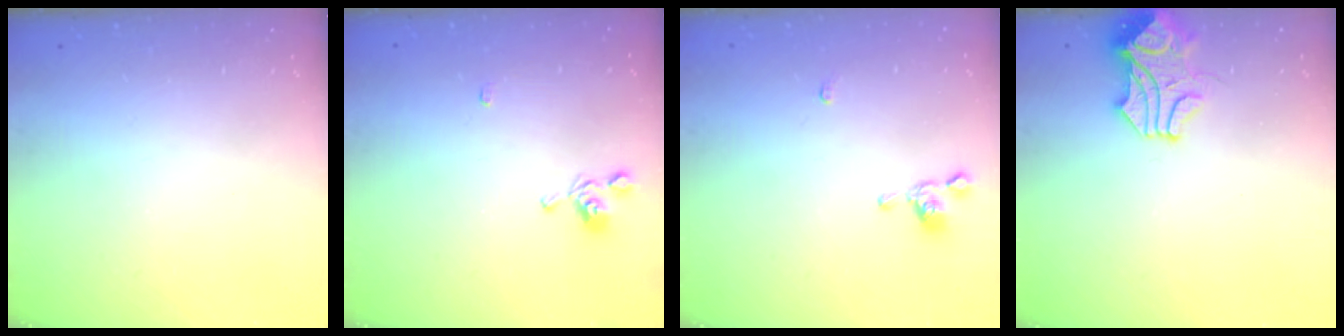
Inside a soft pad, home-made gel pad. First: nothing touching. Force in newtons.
{"total": 2.2, "press": 2.2, "slide": 0.2}
{"total": 0.5, "press": 0.5, "slide": 0.3}
{"total": 1.4, "press": 1.4, "slide": 0.0}